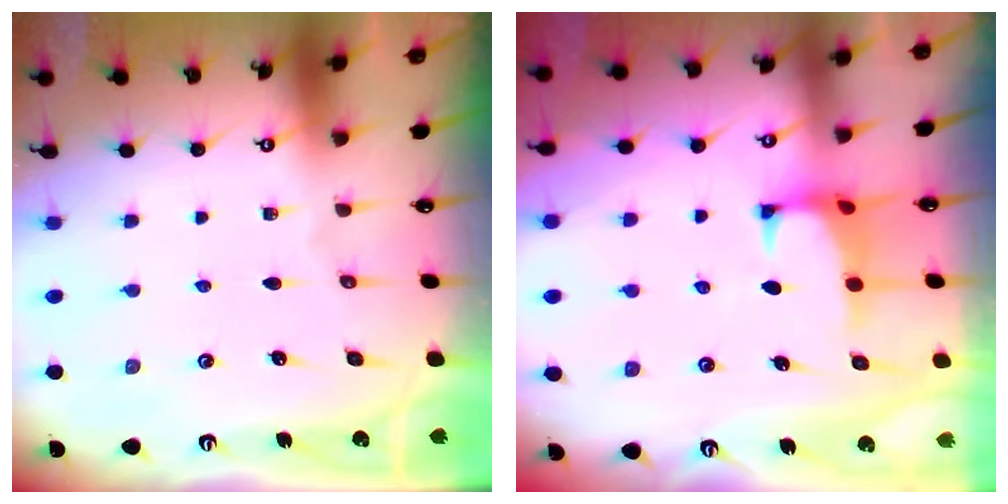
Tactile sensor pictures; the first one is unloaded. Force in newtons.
{"total": 1.6, "press": 1.5, "slide": 0.6}